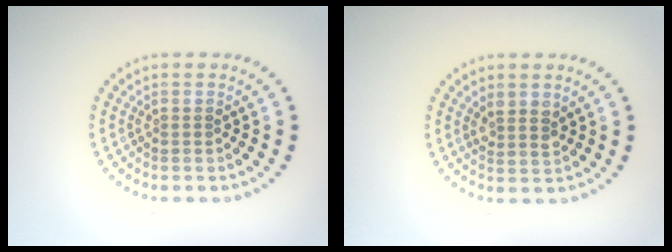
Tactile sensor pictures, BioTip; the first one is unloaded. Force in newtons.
{"total": 1.6, "press": 1.5, "slide": 0.7}